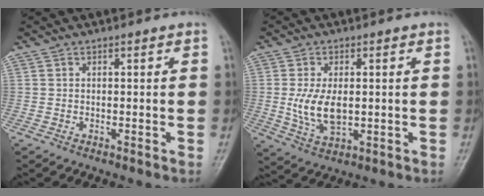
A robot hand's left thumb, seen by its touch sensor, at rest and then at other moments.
{"total": 7.9, "force": [0.0, 4.4, 6.6], "torque": [-0.127, -0.009, 0.005]}